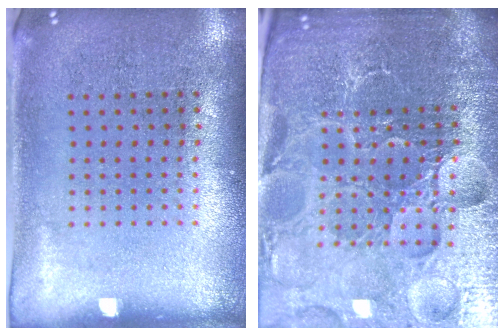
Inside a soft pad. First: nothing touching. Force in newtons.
{"total": 5.7, "press": 5.3, "slide": 2.2}